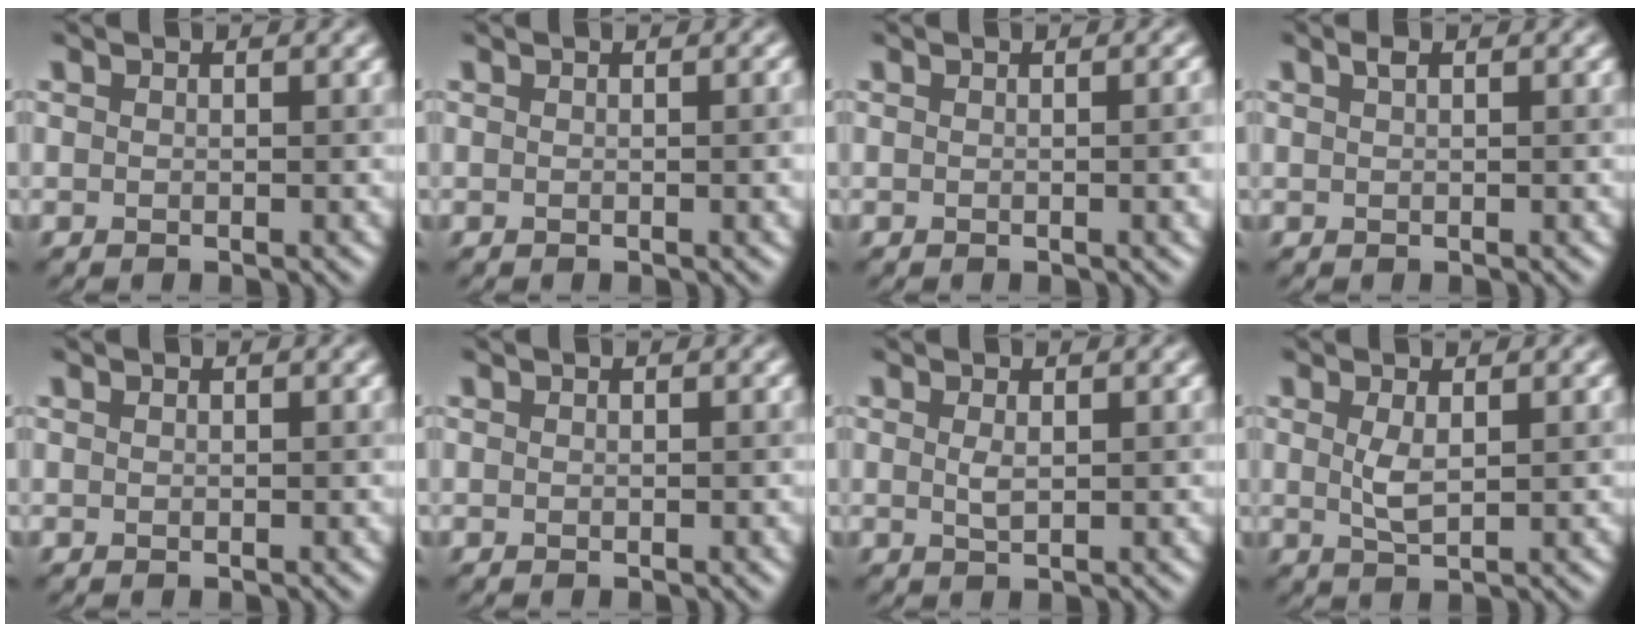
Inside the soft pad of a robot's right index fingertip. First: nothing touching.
{"total": 1.9, "force": [0.0, 0.5, 1.9], "torque": [-0.017, 0.003, -0.003]}
{"total": 3.2, "force": [-0.1, 1.1, 3.0], "torque": [-0.021, 0.005, -0.002]}
{"total": 0.7, "force": [0.4, 0.2, 0.5], "torque": [-0.011, 0.004, 0.007]}
{"total": 0.0}
{"total": 0.7, "force": [-0.1, 0.1, 0.7], "torque": [-0.006, 0.000, -0.002]}
{"total": 1.0, "force": [0.3, 0.3, 0.9], "torque": [-0.024, 0.000, 0.006]}
{"total": 2.0, "force": [0.5, 0.7, 1.8], "torque": [-0.043, 0.000, 0.013]}